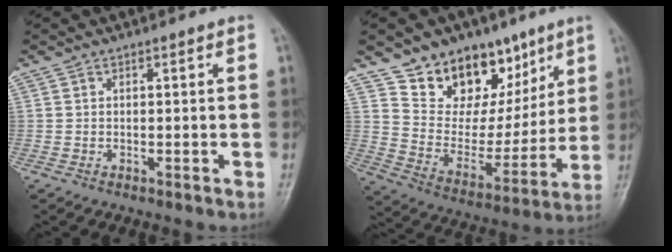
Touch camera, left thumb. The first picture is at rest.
{"total": 18.6, "force": [11.7, 11.7, 8.4], "torque": [-0.062, -0.058, 0.205]}